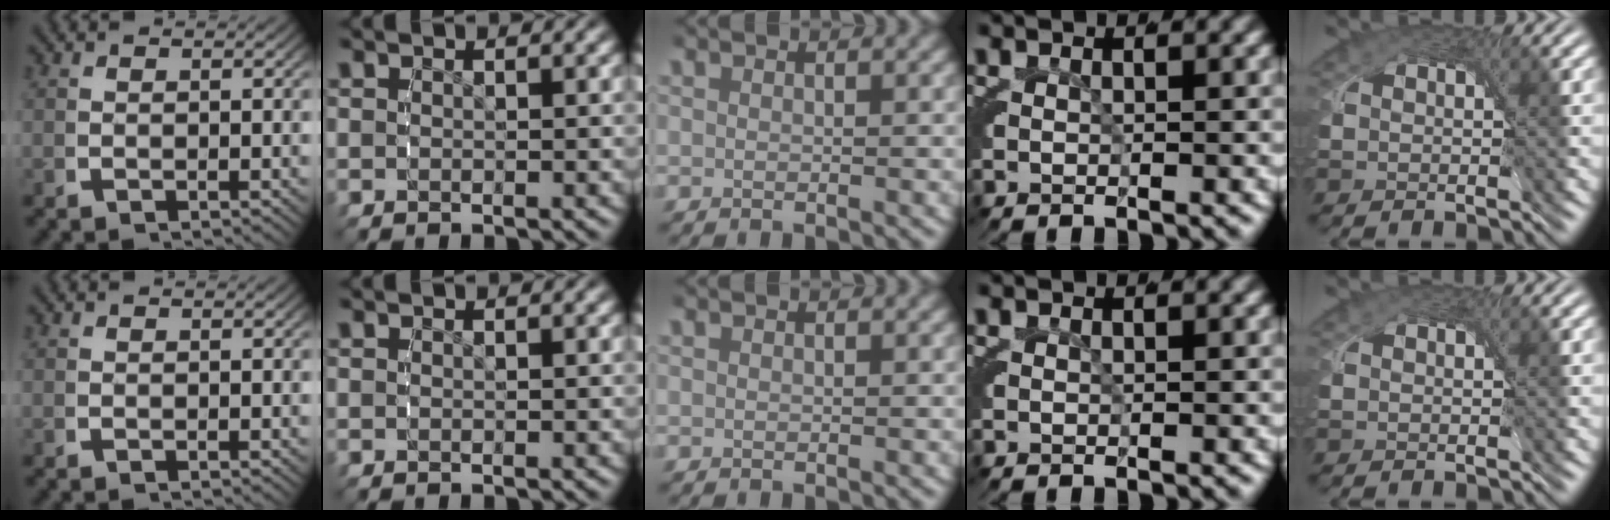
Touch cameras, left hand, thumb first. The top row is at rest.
{}